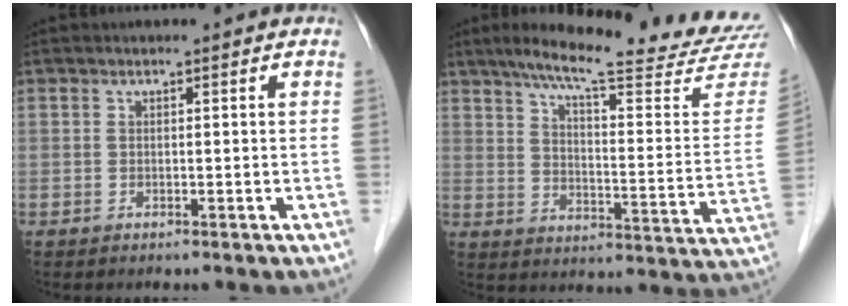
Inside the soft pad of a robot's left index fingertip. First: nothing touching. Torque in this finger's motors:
{"motor_torque": [0.60, -0.76, 0.27, 0.08]}